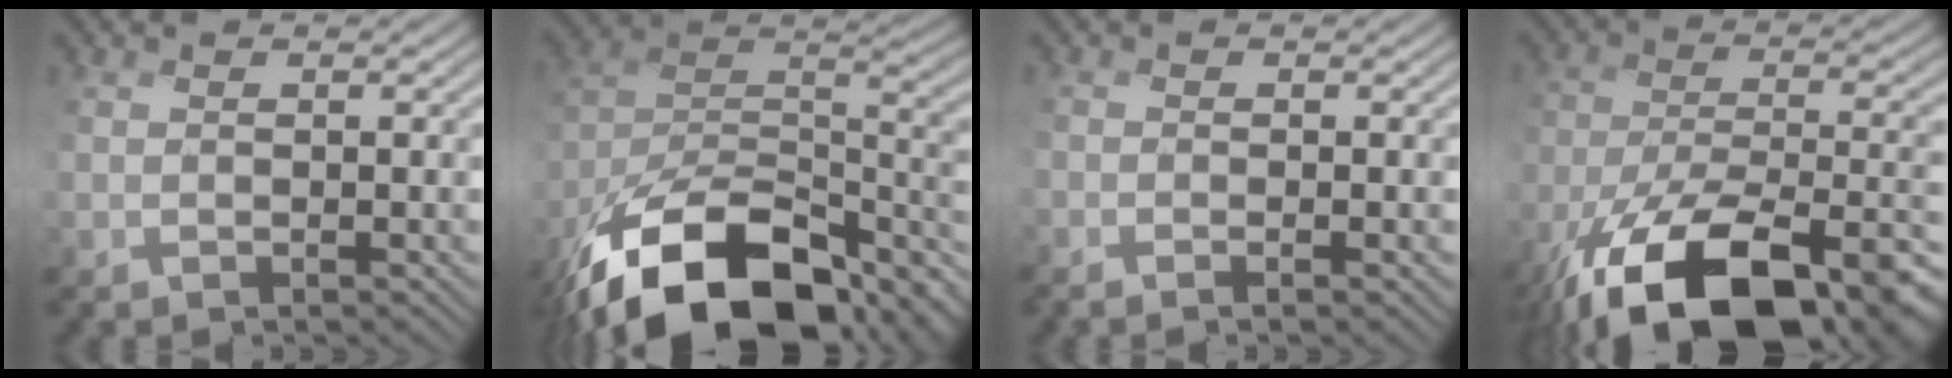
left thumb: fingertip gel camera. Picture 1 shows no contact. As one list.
[{"total": 19.6, "force": [-13.0, 9.0, 11.6], "torque": [-0.238, -0.040, -0.209]}, {"total": 1.0, "force": [-0.7, -0.1, 0.6], "torque": [-0.012, 0.000, -0.015]}, {"total": 19.9, "force": [-12.8, 8.0, 12.9], "torque": [-0.254, -0.069, -0.188]}]